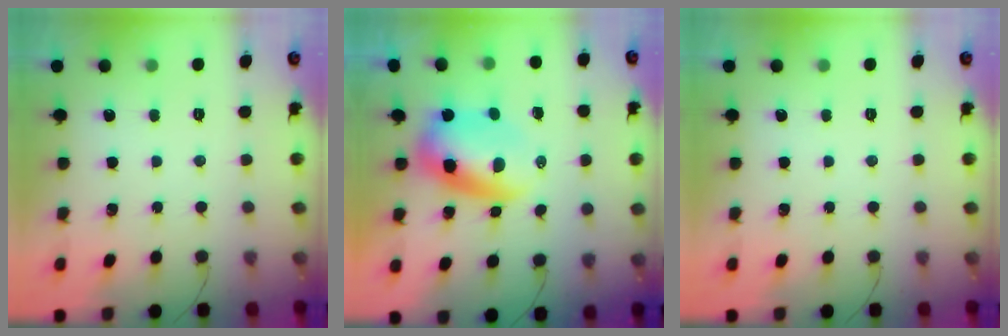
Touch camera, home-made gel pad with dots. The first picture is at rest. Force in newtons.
{"total": 7.7, "press": 7.5, "slide": 1.8}
{"total": 0.0}